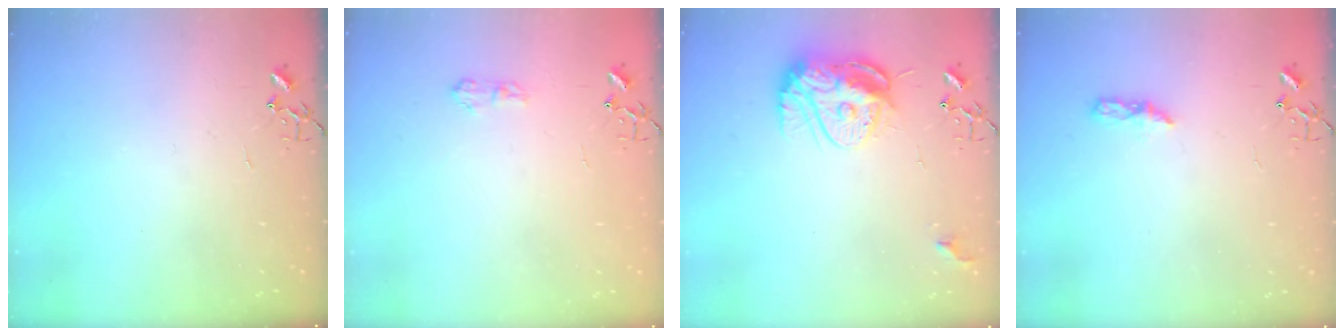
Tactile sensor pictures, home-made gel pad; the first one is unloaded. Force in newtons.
{"total": 5.8, "press": 5.8, "slide": 0.8}
{"total": 13.4, "press": 13.3, "slide": 1.2}
{"total": 6.0, "press": 6.0, "slide": 0.7}